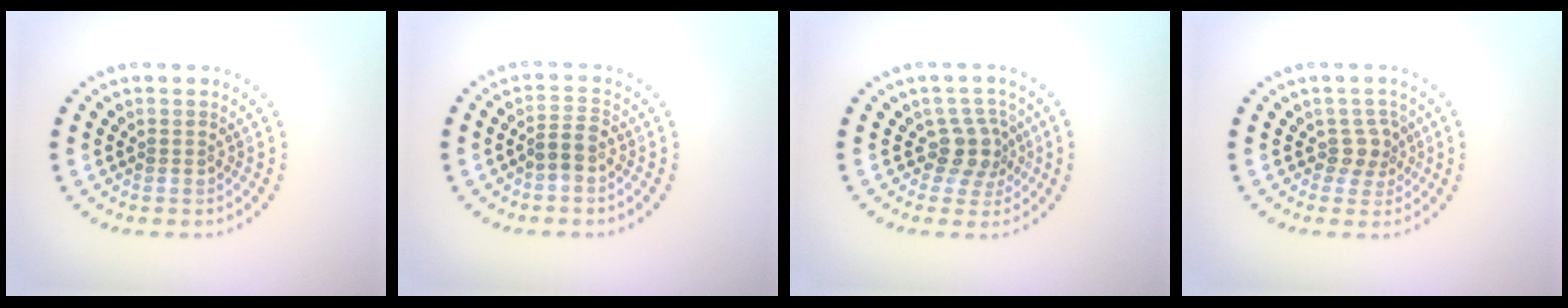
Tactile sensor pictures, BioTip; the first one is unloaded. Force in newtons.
{"total": 1.9, "press": 1.6, "slide": 1.1}
{"total": 2.7, "press": 2.1, "slide": 1.7}
{"total": 2.0, "press": 1.6, "slide": 1.3}